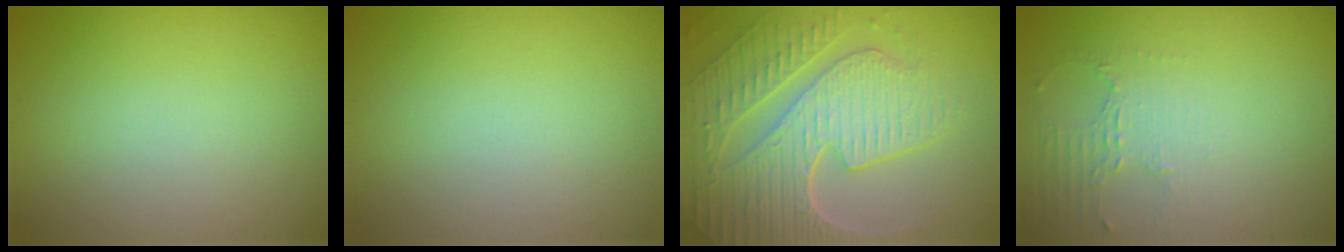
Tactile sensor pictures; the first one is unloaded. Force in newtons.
{"total": 0.0}
{"total": 8.9, "press": 6.2, "slide": 6.5}
{"total": 2.0, "press": 1.5, "slide": 1.4}